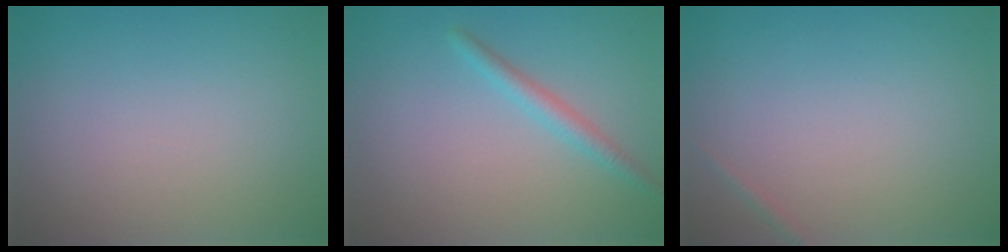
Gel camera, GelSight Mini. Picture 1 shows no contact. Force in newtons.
{"total": 1.9, "press": 1.9, "slide": 0.2}
{"total": 0.5, "press": 0.5, "slide": 0.0}